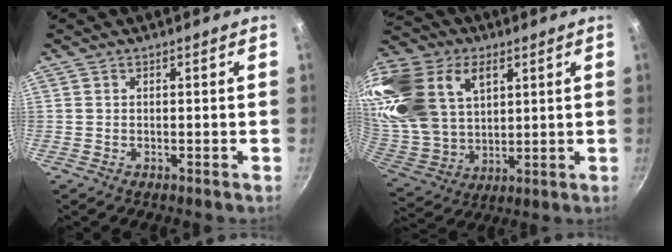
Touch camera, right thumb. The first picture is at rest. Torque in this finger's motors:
{"motor_torque": [2.27, 2.74, 0.89, -0.46, 0.73]}